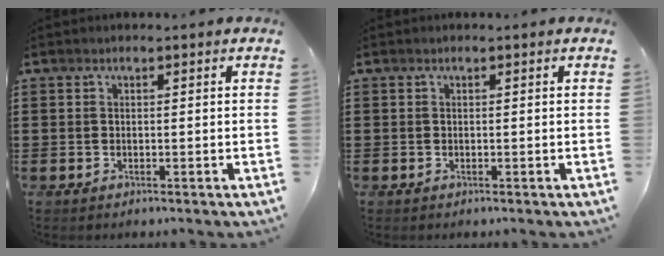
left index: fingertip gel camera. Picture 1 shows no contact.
{"total": 0.0}